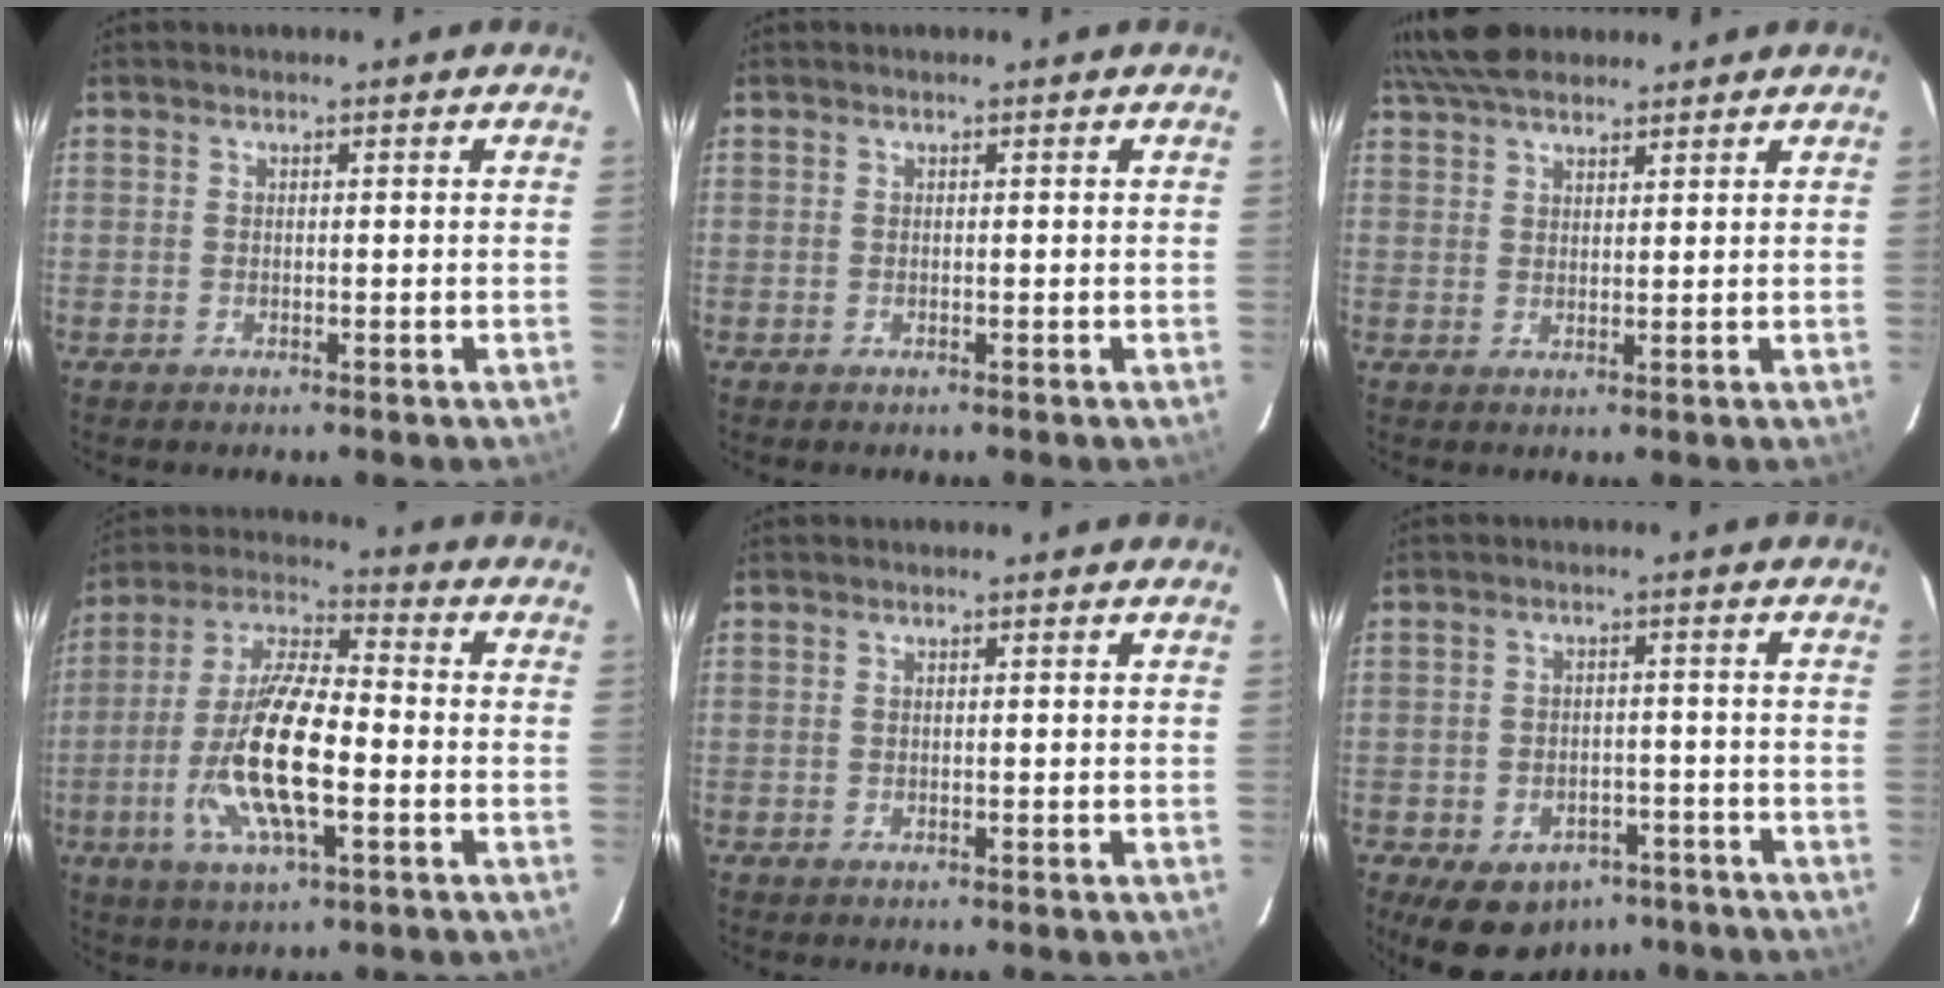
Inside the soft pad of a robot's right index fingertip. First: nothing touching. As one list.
[{"total": 0.0}, {"total": 6.6, "force": [6.0, 1.8, 2.1], "torque": [-0.044, 0.025, 0.109]}, {"total": 16.3, "force": [-4.1, 4.6, 15.1], "torque": [-0.306, -0.007, -0.082]}, {"total": 0.0}, {"total": 11.6, "force": [-7.6, 7.6, 4.3], "torque": [-0.101, 0.012, -0.081]}]